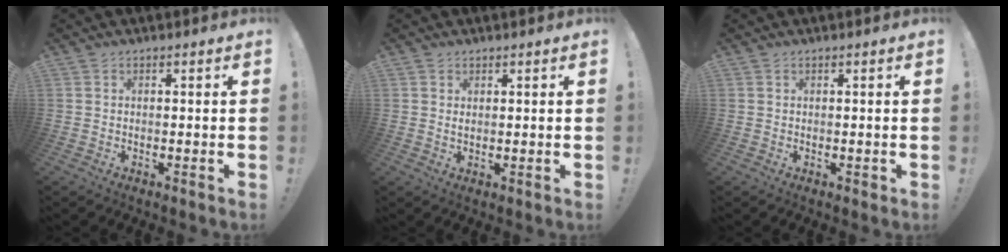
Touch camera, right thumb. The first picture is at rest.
{"total": 0.9, "force": [0.6, 0.6, 0.4], "torque": [-0.002, -0.003, 0.010]}
{"total": 1.0, "force": [-0.1, 0.9, 0.2], "torque": [0.005, -0.001, -0.003]}